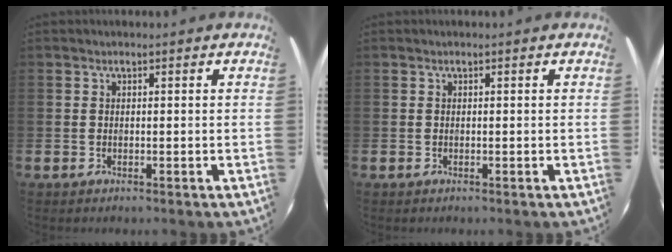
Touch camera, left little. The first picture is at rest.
{"total": 0.0}